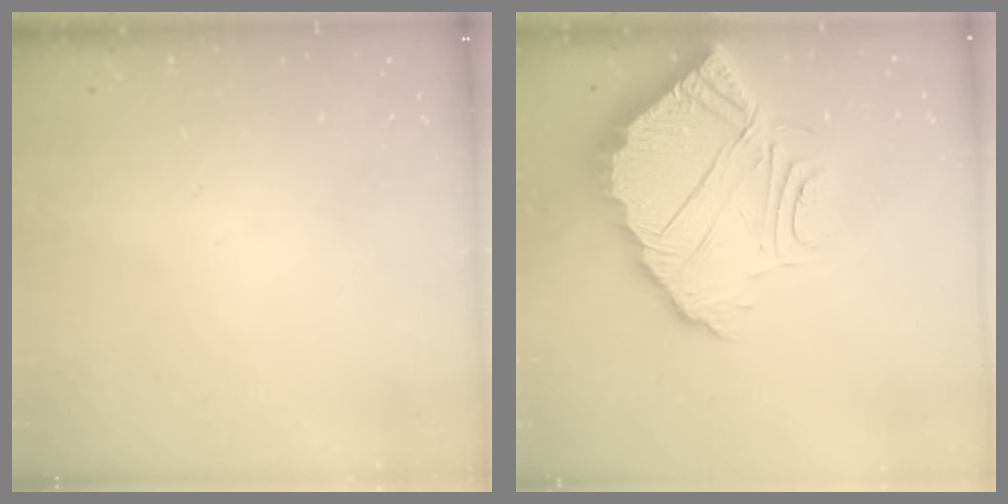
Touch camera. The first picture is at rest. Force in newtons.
{"total": 9.9, "press": 9.9, "slide": 0.6}